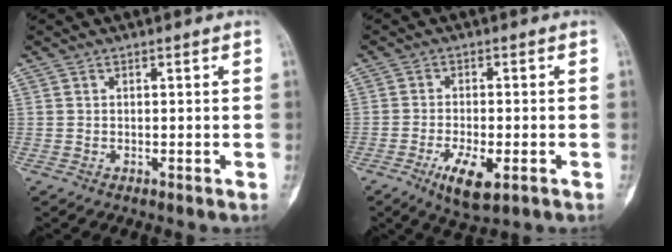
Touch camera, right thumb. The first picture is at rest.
{"total": 7.4, "force": [-3.1, 2.7, 6.1], "torque": [-0.107, -0.005, -0.048]}